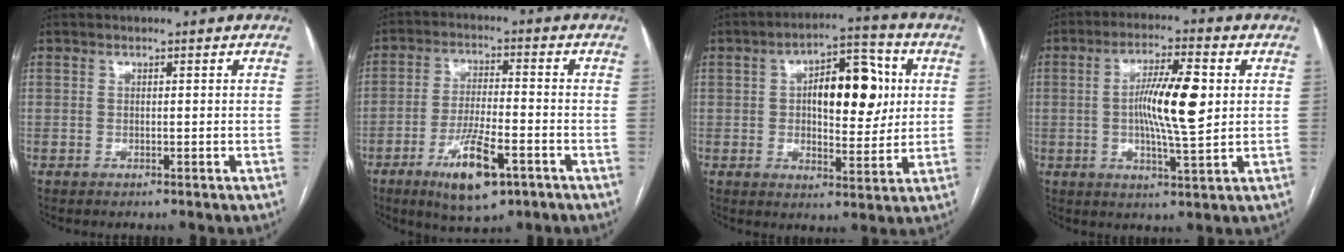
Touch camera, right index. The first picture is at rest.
{"total": 10.4, "force": [-5.3, 2.4, 8.6], "torque": [-0.159, -0.014, -0.085]}
{"total": 12.2, "force": [2.2, 5.1, 10.9], "torque": [-0.159, 0.022, 0.035]}
{"total": 10.3, "force": [0.9, 1.3, 10.2], "torque": [-0.182, 0.003, 0.014]}